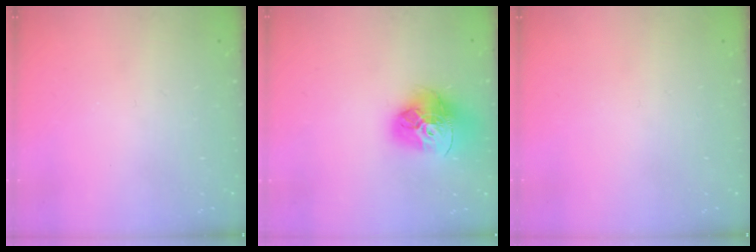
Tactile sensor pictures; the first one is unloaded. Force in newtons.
{"total": 18.0, "press": 17.9, "slide": 1.8}
{"total": 0.0}